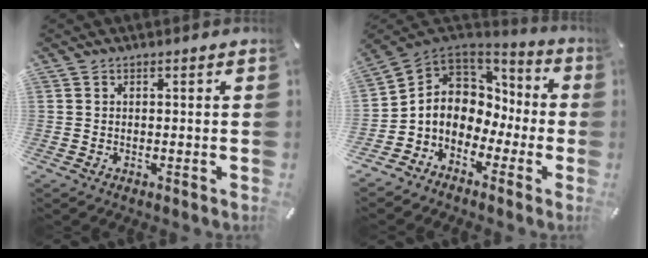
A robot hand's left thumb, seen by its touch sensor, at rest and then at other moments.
{"total": 8.8, "force": [-1.6, 8.1, 3.3], "torque": [-0.085, -0.010, -0.028]}